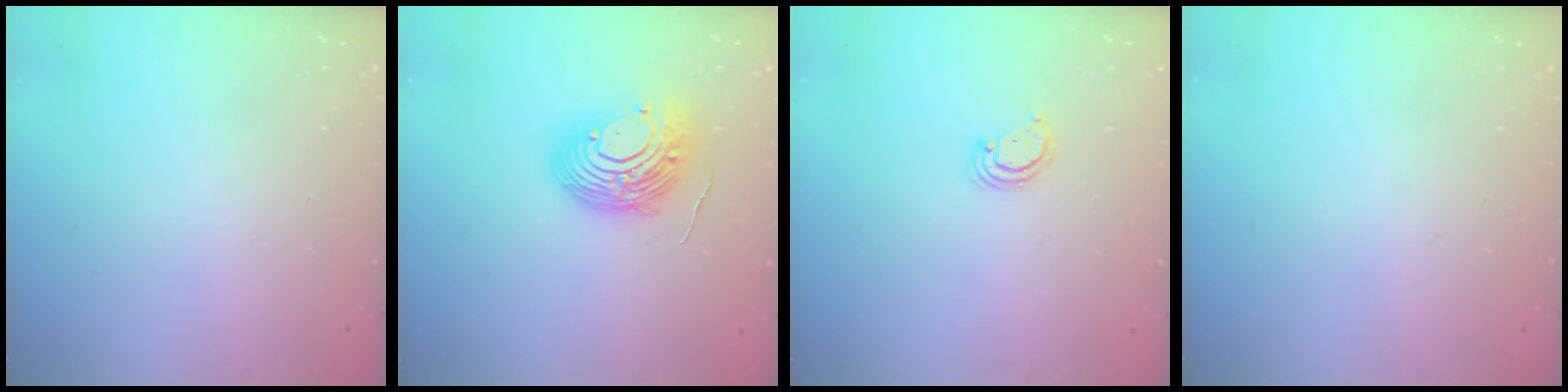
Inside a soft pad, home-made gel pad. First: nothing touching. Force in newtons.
{"total": 13.4, "press": 13.3, "slide": 1.5}
{"total": 2.3, "press": 2.3, "slide": 0.2}
{"total": 0.0}